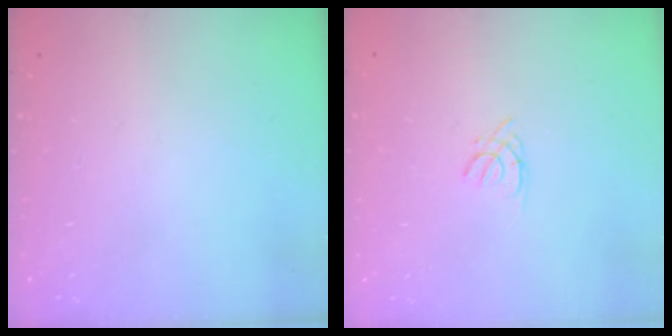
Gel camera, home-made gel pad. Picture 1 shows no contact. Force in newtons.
{"total": 1.7, "press": 1.7, "slide": 0.3}